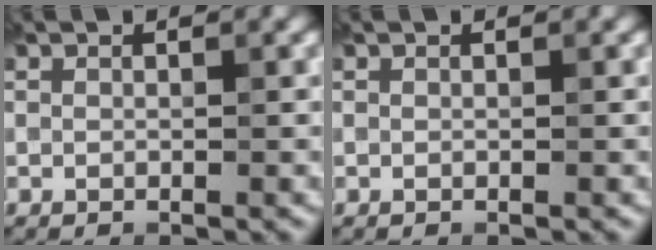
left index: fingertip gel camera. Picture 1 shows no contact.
{"total": 0.0}